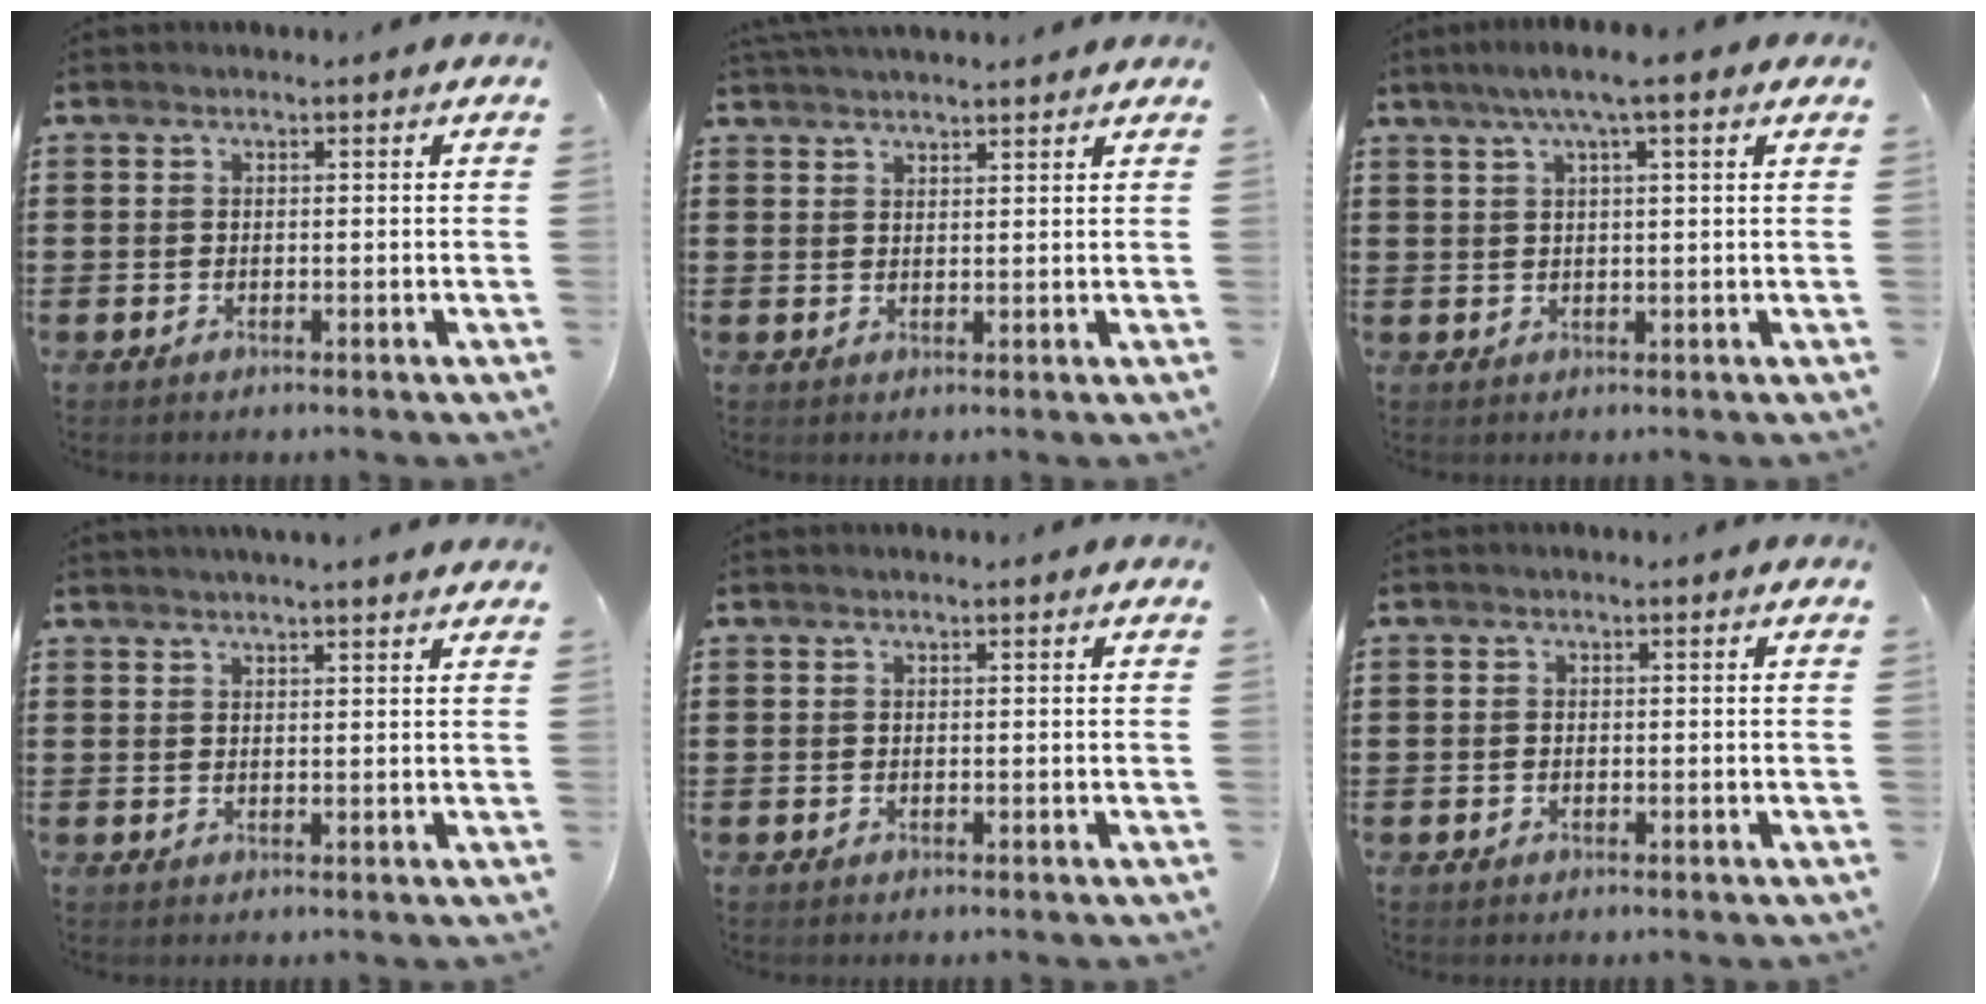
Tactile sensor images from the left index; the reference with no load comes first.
{"total": 2.4, "force": [2.4, -0.1, 0.2], "torque": [-0.011, -0.002, 0.046]}
{"total": 4.8, "force": [2.7, 0.2, 3.9], "torque": [-0.081, 0.008, 0.045]}
{"total": 1.9, "force": [1.9, -0.3, 0.4], "torque": [-0.012, -0.001, 0.036]}
{"total": 0.0}
{"total": 0.6, "force": [-0.3, 0.5, 0.2], "torque": [-0.006, 0.002, -0.005]}